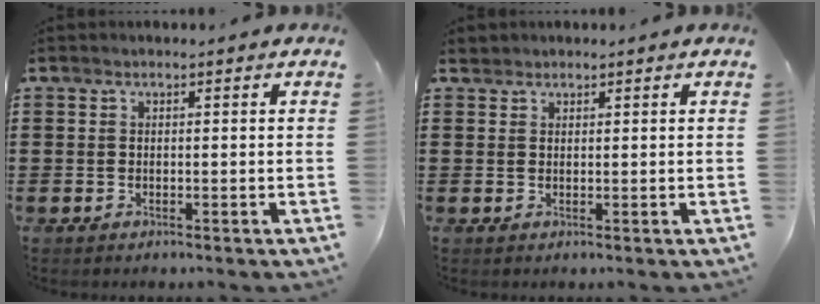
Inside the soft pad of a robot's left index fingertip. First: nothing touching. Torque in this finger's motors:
{"motor_torque": [0.31, -0.31, 0.00, -0.01]}